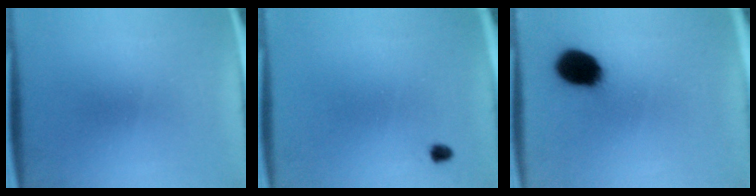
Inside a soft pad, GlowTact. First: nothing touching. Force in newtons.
{"total": 1.0}
{"total": 11.8}